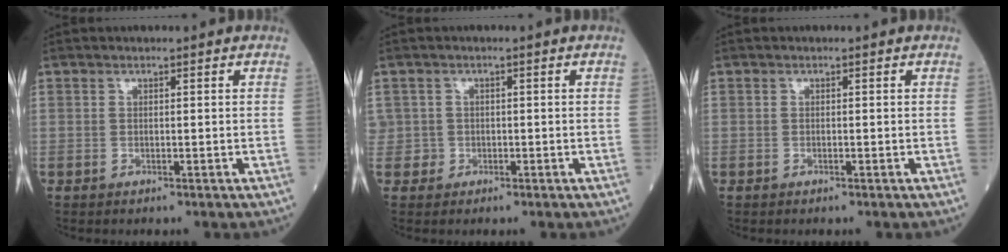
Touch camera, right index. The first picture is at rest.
{"total": 1.7, "force": [-0.3, 1.7, -0.2], "torque": [0.015, 0.010, -0.007]}
{"total": 0.0}